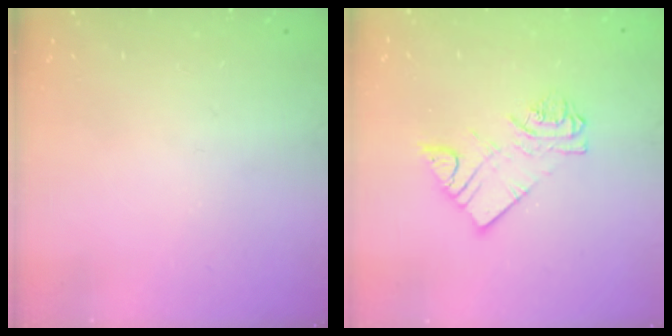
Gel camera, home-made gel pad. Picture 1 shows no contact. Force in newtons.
{"total": 8.0, "press": 8.0, "slide": 0.4}